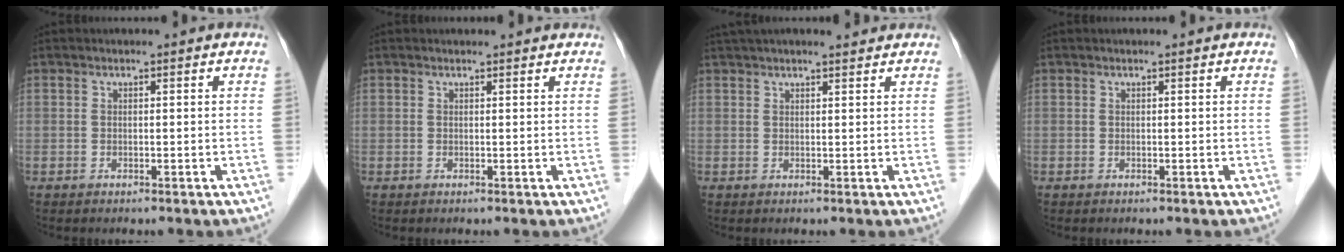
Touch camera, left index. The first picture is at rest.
{"total": 1.8, "force": [1.8, 0.3, 0.2], "torque": [-0.012, 0.006, 0.016]}
{"total": 7.4, "force": [6.5, 0.9, 3.3], "torque": [-0.052, 0.028, 0.091]}
{"total": 0.0}